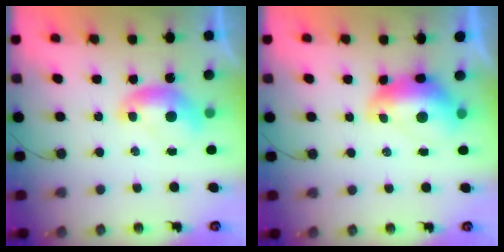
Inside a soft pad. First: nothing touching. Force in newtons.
{"total": 2.6, "press": 2.5, "slide": 0.7}